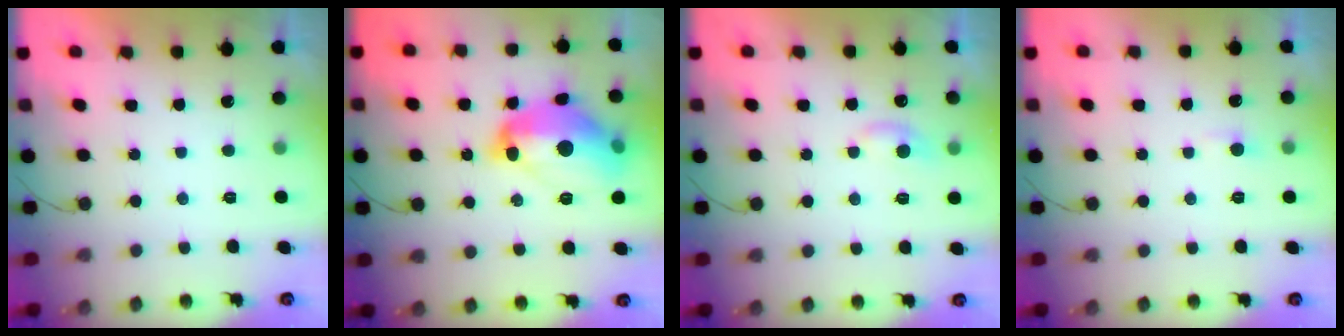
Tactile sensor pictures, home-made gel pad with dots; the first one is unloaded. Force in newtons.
{"total": 16.6, "press": 16.4, "slide": 2.0}
{"total": 4.7, "press": 4.7, "slide": 0.5}
{"total": 2.6, "press": 2.6, "slide": 0.2}